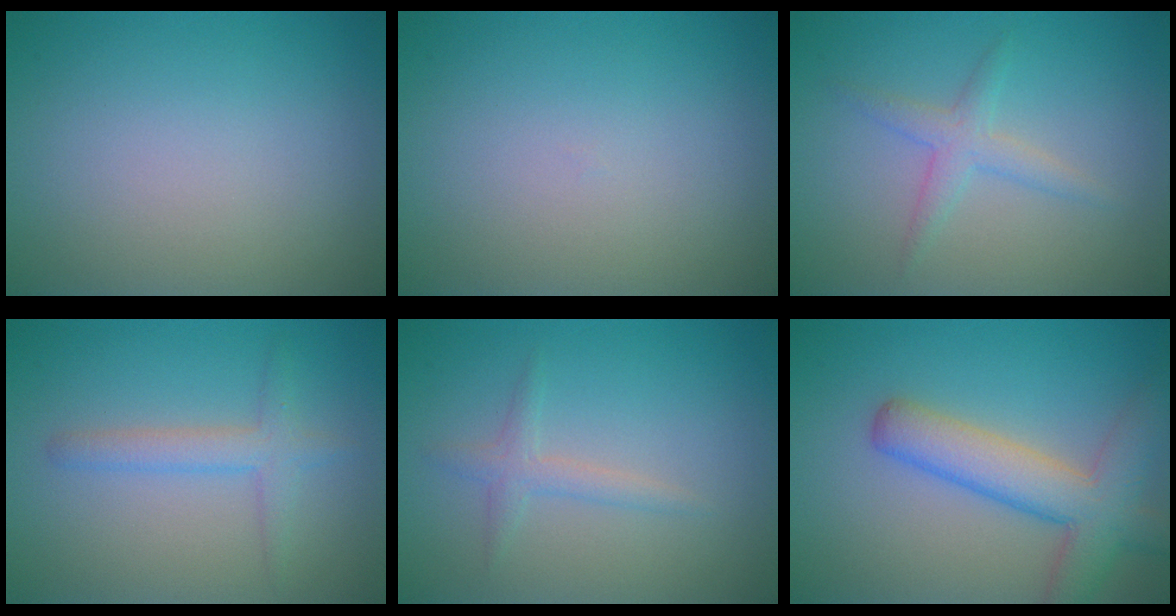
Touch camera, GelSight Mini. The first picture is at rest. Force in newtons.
{"total": 0.0}
{"total": 2.1, "press": 2.1, "slide": 0.1}
{"total": 2.3, "press": 2.3, "slide": 0.0}
{"total": 1.6, "press": 1.6, "slide": 0.0}
{"total": 6.2, "press": 6.2, "slide": 0.4}